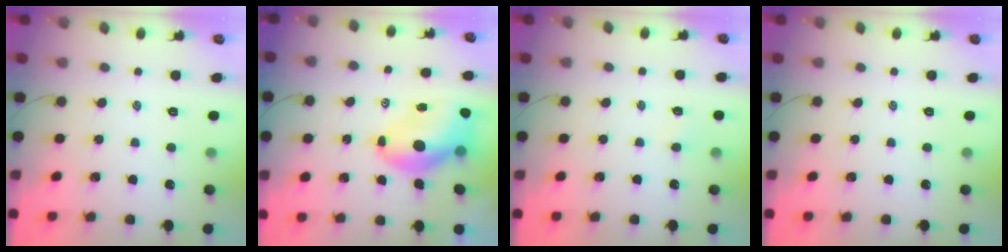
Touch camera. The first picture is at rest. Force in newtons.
{"total": 10.2, "press": 9.7, "slide": 3.1}
{"total": 2.4, "press": 2.2, "slide": 0.8}
{"total": 0.0}